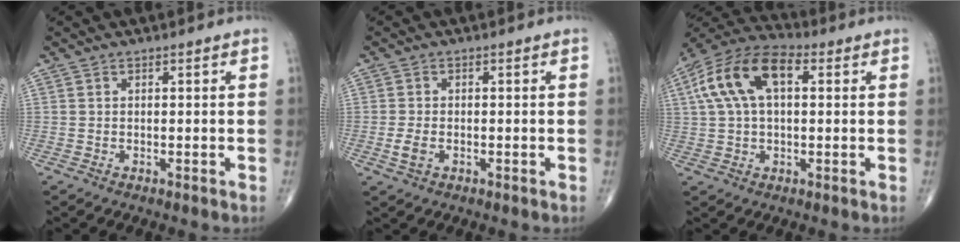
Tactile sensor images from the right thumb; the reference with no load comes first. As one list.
[{"total": 2.8, "force": [-0.8, 1.7, 2.1], "torque": [-0.046, 0.002, -0.016]}, {"total": 14.1, "force": [3.6, 7.6, 11.3], "torque": [-0.220, 0.033, 0.058]}]